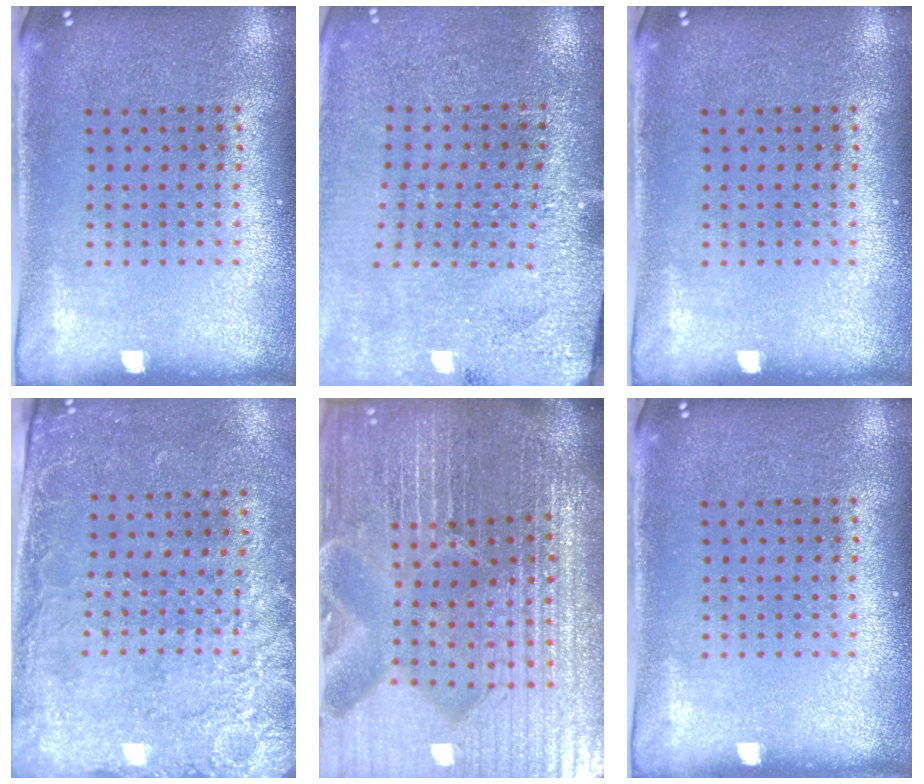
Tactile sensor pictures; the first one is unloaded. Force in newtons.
{"total": 3.0, "press": 3.0, "slide": 0.4}
{"total": 0.0}
{"total": 2.7, "press": 2.2, "slide": 1.5}
{"total": 7.2, "press": 6.3, "slide": 3.4}
{"total": 0.0}